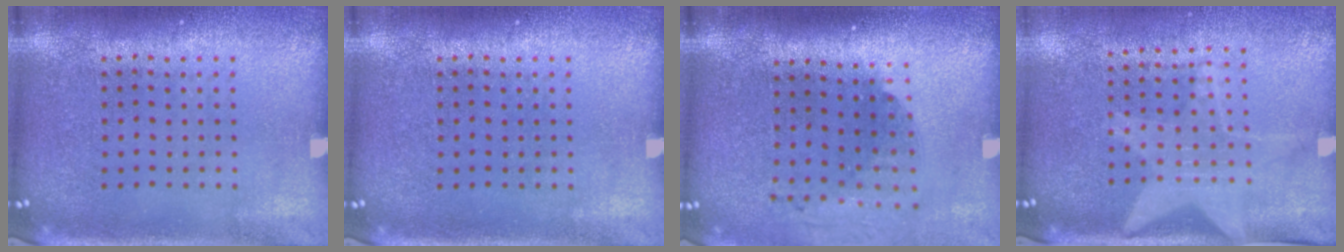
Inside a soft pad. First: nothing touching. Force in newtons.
{"total": 0.0}
{"total": 2.0, "press": 1.5, "slide": 1.4}
{"total": 1.8, "press": 1.5, "slide": 1.0}